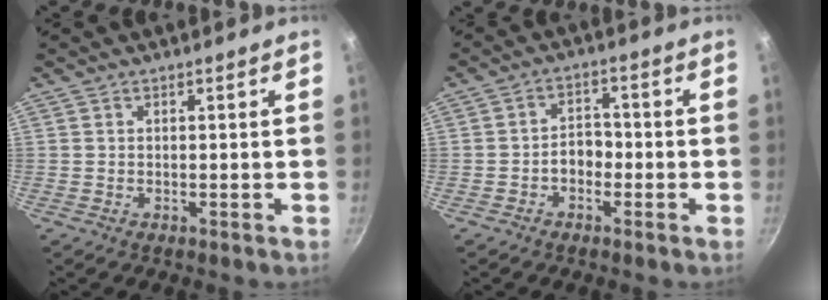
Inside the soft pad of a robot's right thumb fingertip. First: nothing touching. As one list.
[{"total": 4.2, "force": [-1.6, 2.9, 2.5], "torque": [-0.022, 0.022, -0.035]}]